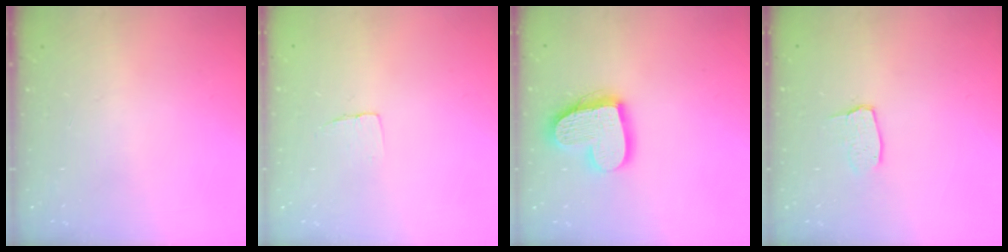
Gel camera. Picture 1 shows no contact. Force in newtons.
{"total": 3.9, "press": 3.9, "slide": 0.3}
{"total": 16.9, "press": 16.8, "slide": 1.6}
{"total": 3.0, "press": 3.0, "slide": 0.2}